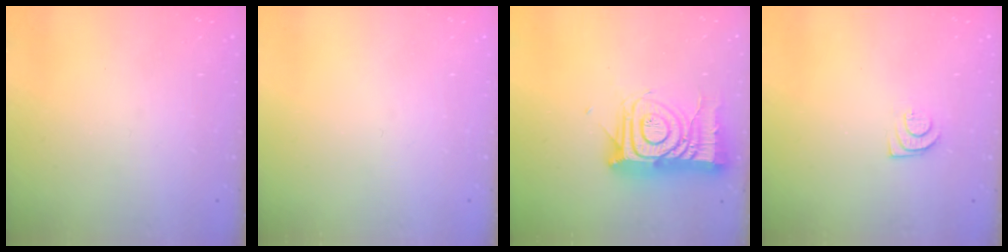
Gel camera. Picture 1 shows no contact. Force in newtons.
{"total": 0.0}
{"total": 16.7, "press": 16.6, "slide": 1.4}
{"total": 7.9, "press": 7.8, "slide": 0.7}